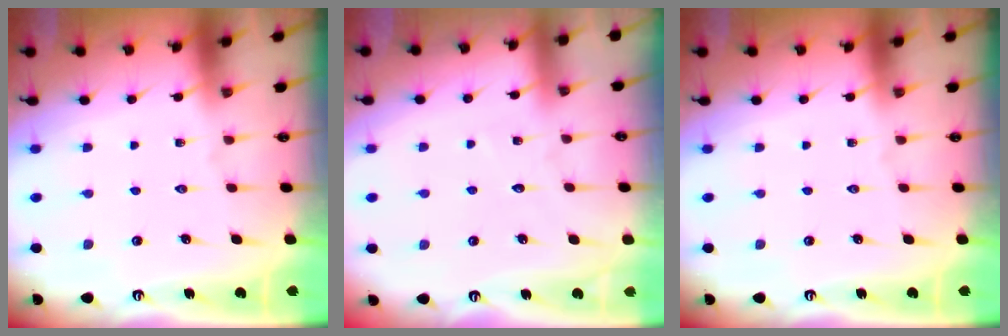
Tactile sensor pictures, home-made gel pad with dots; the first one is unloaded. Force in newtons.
{"total": 2.6, "press": 2.6, "slide": 0.3}
{"total": 0.0}